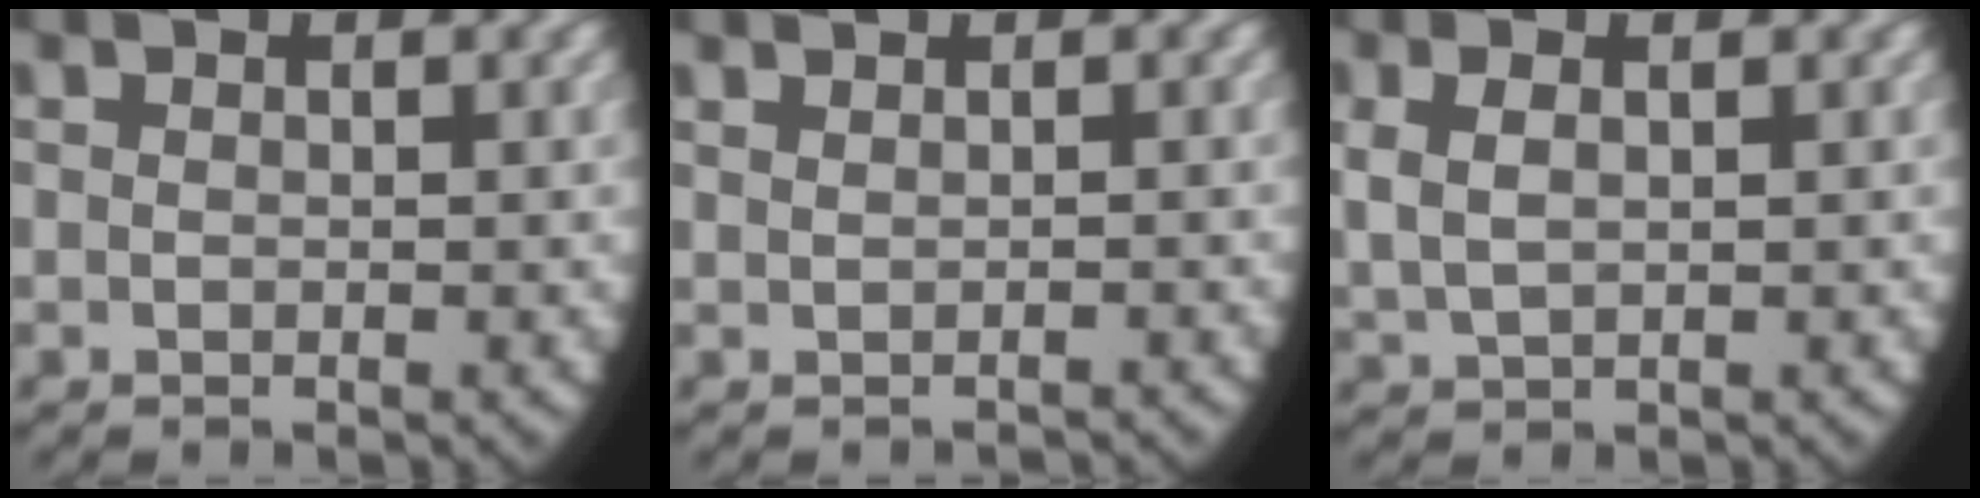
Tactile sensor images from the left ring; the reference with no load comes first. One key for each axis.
{"total": 0.7, "fx": -0.7, "fy": -0.2, "fz": 0.1, "tx": -0.003, "ty": -0.005, "tz": 0.000}
{"total": 3.2, "fx": 1.0, "fy": 2.2, "fz": 2.1, "tx": -0.054, "ty": 0.002, "tz": 0.023}